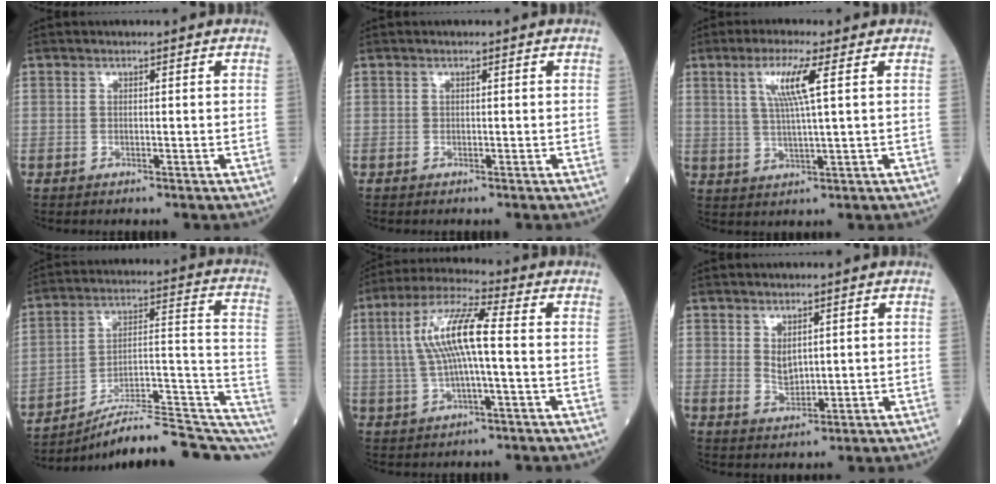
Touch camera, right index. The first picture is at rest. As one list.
[{"total": 0.0}, {"total": 6.5, "force": [2.3, -0.3, 6.1], "torque": [-0.119, 0.003, 0.047]}, {"total": 20.7, "force": [-17.3, 3.0, 10.8], "torque": [-0.094, 0.056, -0.250]}, {"total": 10.0, "force": [0.6, 1.2, 9.9], "torque": [-0.200, 0.021, 0.010]}, {"total": 2.5, "force": [0.9, 1.4, 1.8], "torque": [-0.032, -0.004, 0.024]}]